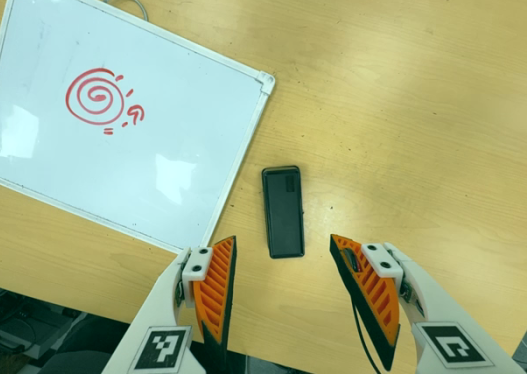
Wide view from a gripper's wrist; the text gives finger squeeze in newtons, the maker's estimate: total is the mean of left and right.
{"total": 0.0}